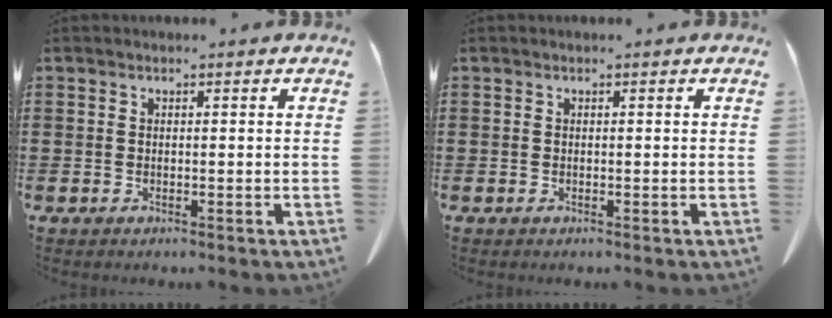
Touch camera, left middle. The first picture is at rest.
{"total": 0.0}